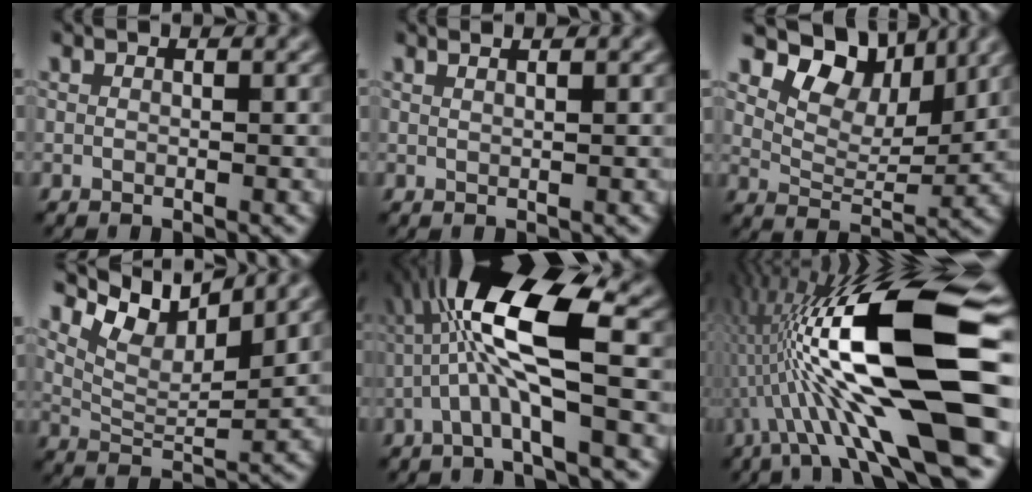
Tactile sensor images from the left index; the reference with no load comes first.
{"total": 1.9, "force": [1.3, 0.8, 1.1], "torque": [0.009, 0.003, -0.007]}
{"total": 7.1, "force": [4.7, 3.8, 3.7], "torque": [-0.058, 0.001, 0.074]}
{"total": 6.2, "force": [4.9, 1.9, 3.5], "torque": [-0.069, 0.010, 0.090]}
{"total": 8.6, "force": [-0.6, 1.7, 8.4], "torque": [-0.162, 0.028, -0.012]}
{"total": 16.9, "force": [-0.9, 3.6, 16.5], "torque": [-0.288, 0.034, -0.014]}